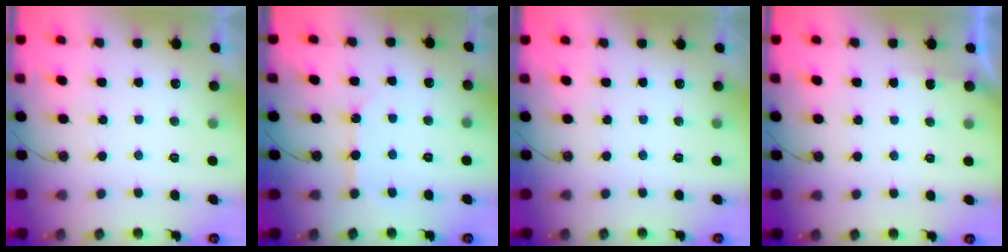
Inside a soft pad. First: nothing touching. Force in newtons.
{"total": 5.6, "press": 5.5, "slide": 0.5}
{"total": 0.0}
{"total": 1.5, "press": 1.4, "slide": 0.3}